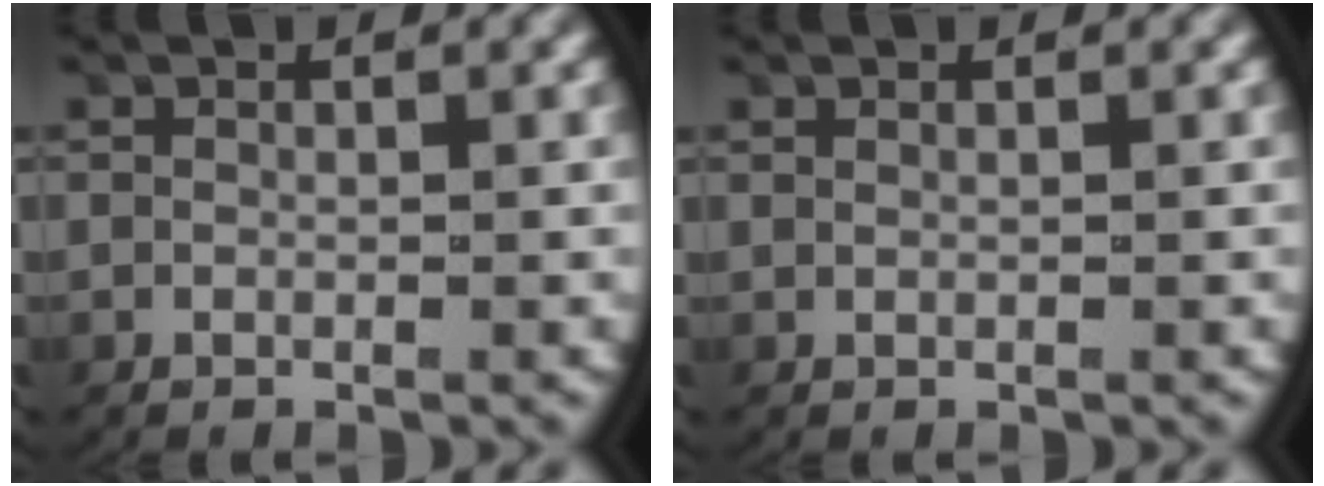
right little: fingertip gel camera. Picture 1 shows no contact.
{"total": 0.0}